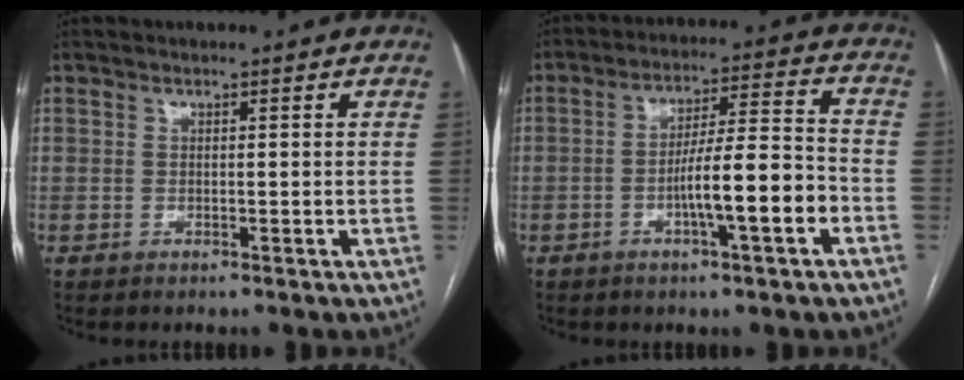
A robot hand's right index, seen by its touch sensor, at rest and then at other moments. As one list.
[{"total": 10.4, "force": [-3.8, 0.7, 9.6], "torque": [-0.162, 0.012, -0.061]}]